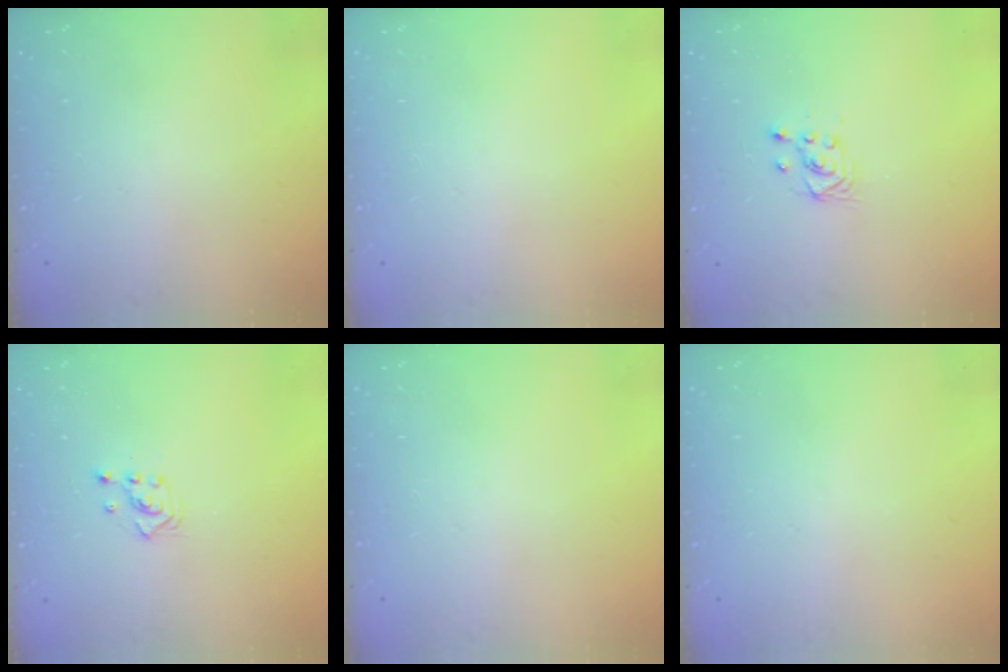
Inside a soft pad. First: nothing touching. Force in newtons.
{"total": 0.0}
{"total": 2.9, "press": 2.6, "slide": 1.3}
{"total": 2.5, "press": 2.5, "slide": 0.3}
{"total": 0.0}
{"total": 0.0}